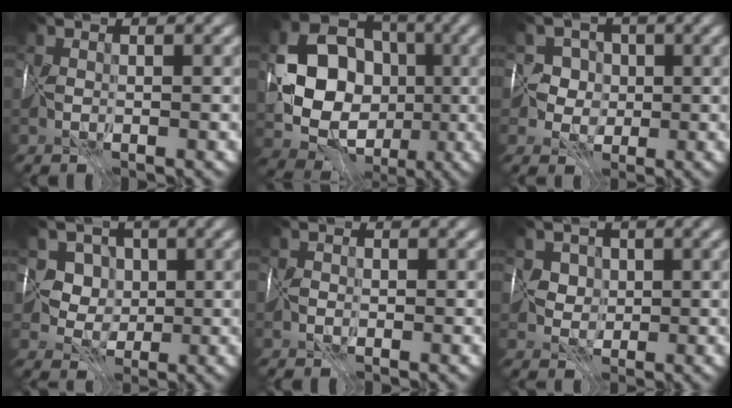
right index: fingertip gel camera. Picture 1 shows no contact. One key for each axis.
{"total": 10.3, "fx": -0.6, "fy": 8.7, "fz": 5.5, "tx": -0.075, "ty": -0.004, "tz": -0.022}
{"total": 3.3, "fx": 0.8, "fy": 3.1, "fz": 0.8, "tx": 0.019, "ty": 0.029, "tz": -0.021}
{"total": 4.3, "fx": 2.1, "fy": 3.5, "fz": 1.4, "tx": 0.005, "ty": 0.008, "tz": 0.014}
{"total": 0.8, "fx": -0.4, "fy": -0.3, "fz": -0.6, "tx": 0.017, "ty": 0.005, "tz": -0.013}
{"total": 3.9, "fx": 2.0, "fy": 3.1, "fz": 1.2, "tx": -0.001, "ty": 0.025, "tz": 0.010}